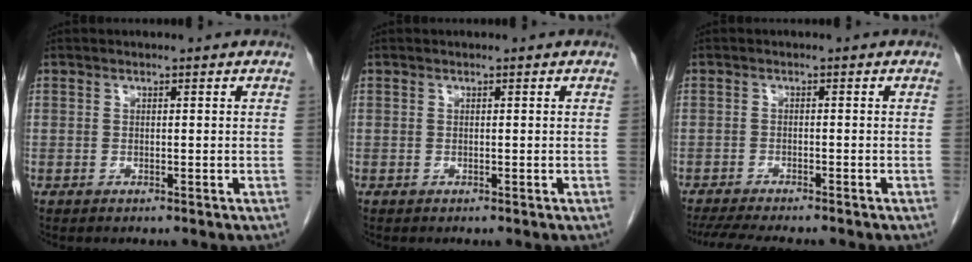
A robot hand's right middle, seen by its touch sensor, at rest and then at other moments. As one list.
[{"total": 0.0}, {"total": 9.8, "force": [-8.5, 1.4, 4.6], "torque": [-0.070, -0.015, -0.125]}]